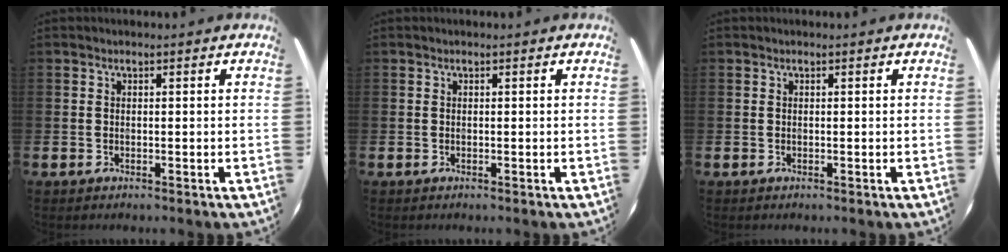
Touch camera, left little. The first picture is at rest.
{"total": 0.0}
{"total": 0.0}